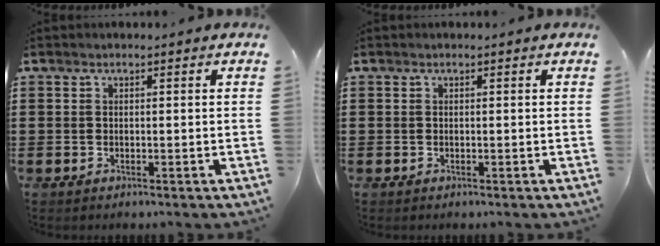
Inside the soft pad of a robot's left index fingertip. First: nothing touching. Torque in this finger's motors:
{"motor_torque": [0.00, 0.00, 0.00, -0.03]}